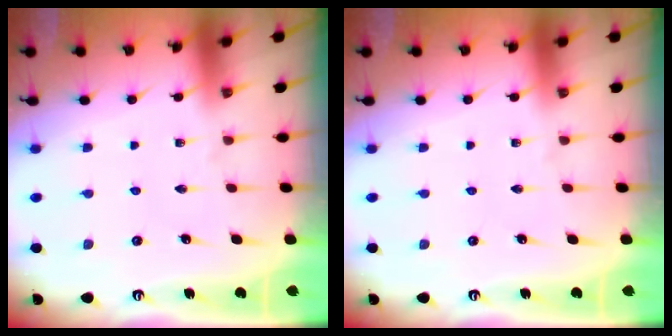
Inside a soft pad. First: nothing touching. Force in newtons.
{"total": 0.0}